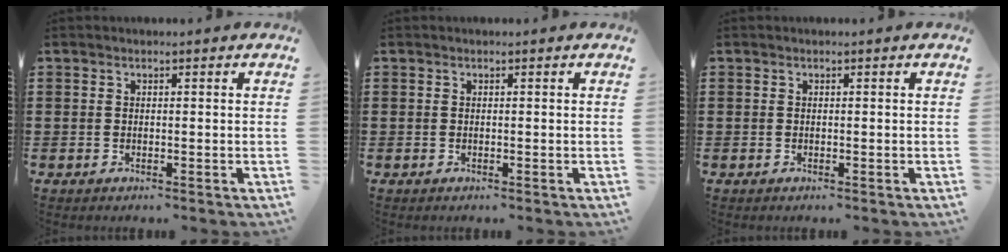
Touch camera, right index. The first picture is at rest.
{"total": 0.0}
{"total": 0.0}